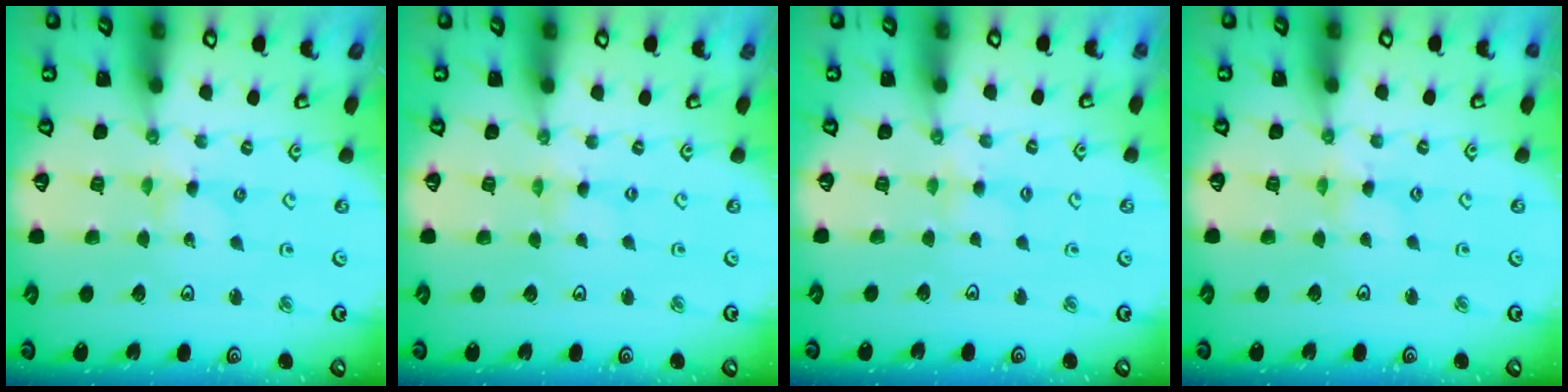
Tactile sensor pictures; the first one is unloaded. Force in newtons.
{"total": 0.0}
{"total": 2.6, "press": 2.6, "slide": 0.5}
{"total": 1.7, "press": 1.7, "slide": 0.3}